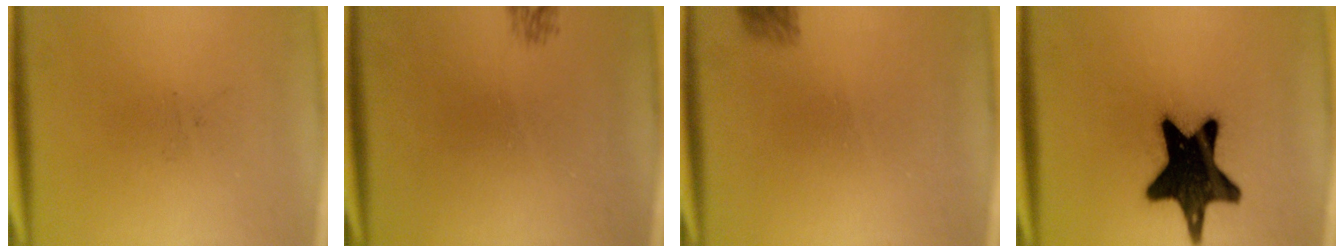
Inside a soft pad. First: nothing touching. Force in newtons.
{"total": 0.9}
{"total": 1.6}
{"total": 20.1}